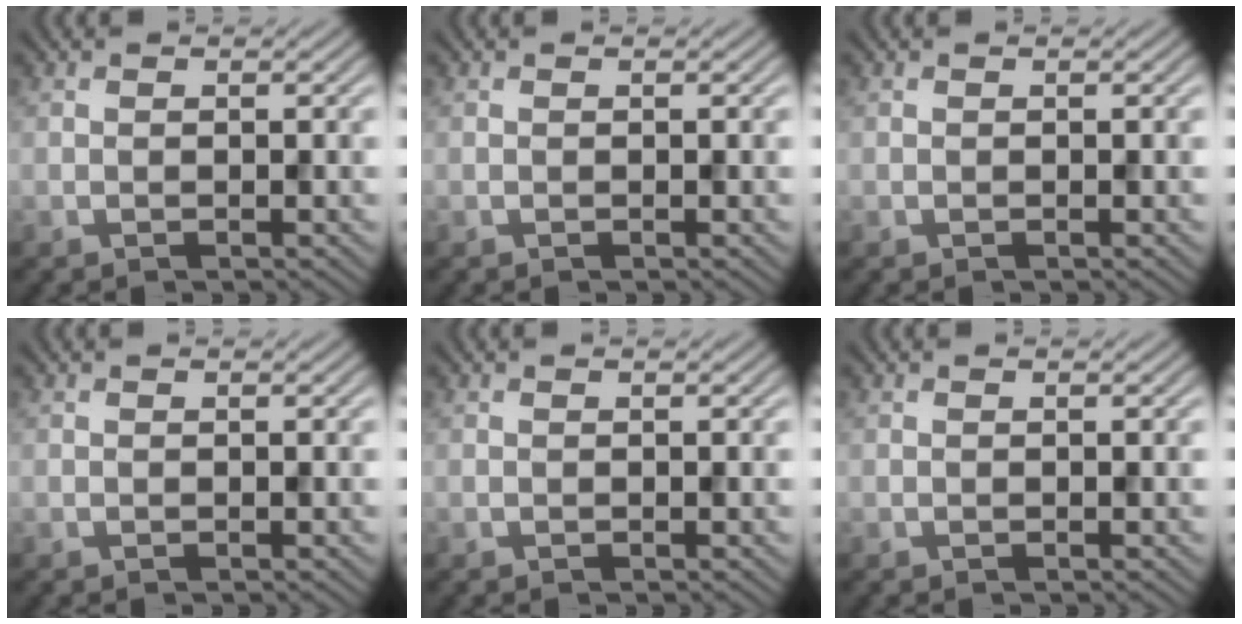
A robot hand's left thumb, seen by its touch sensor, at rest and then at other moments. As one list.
[{"total": 0.0}, {"total": 0.0}, {"total": 0.0}, {"total": 0.0}, {"total": 0.0}]